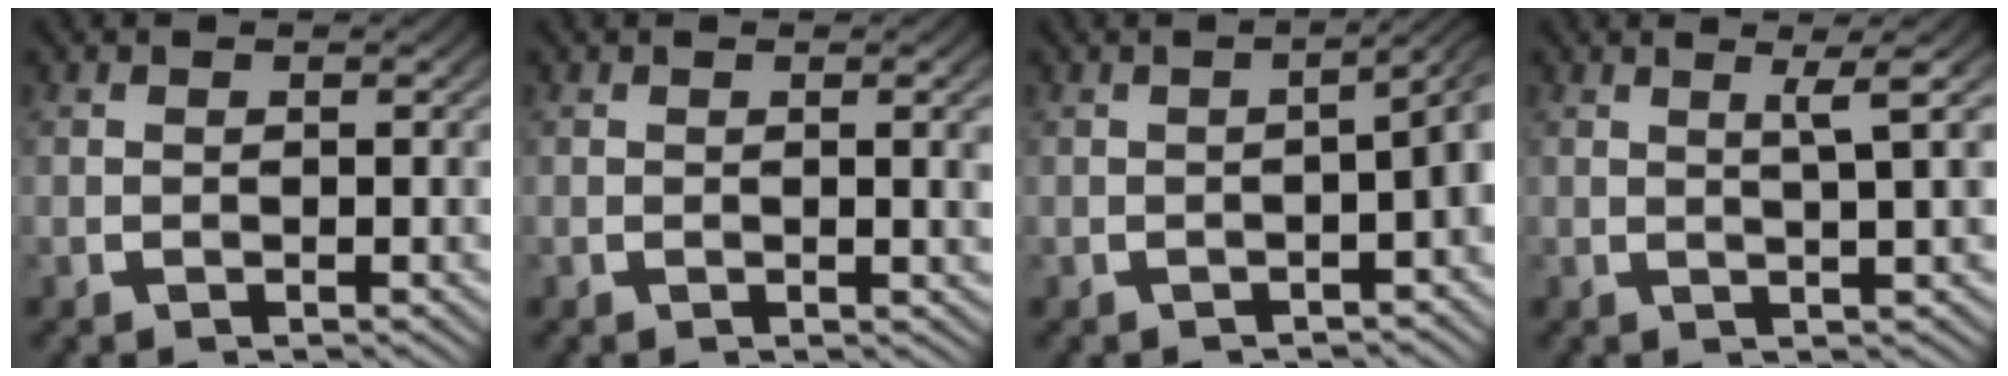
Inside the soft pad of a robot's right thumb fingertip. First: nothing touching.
{"total": 1.1, "force": [0.3, 0.0, 1.1], "torque": [-0.014, -0.001, 0.005]}
{"total": 5.0, "force": [-0.1, 2.6, 4.3], "torque": [-0.040, 0.018, -0.010]}
{"total": 2.8, "force": [1.3, -0.1, 2.5], "torque": [-0.034, 0.005, 0.022]}